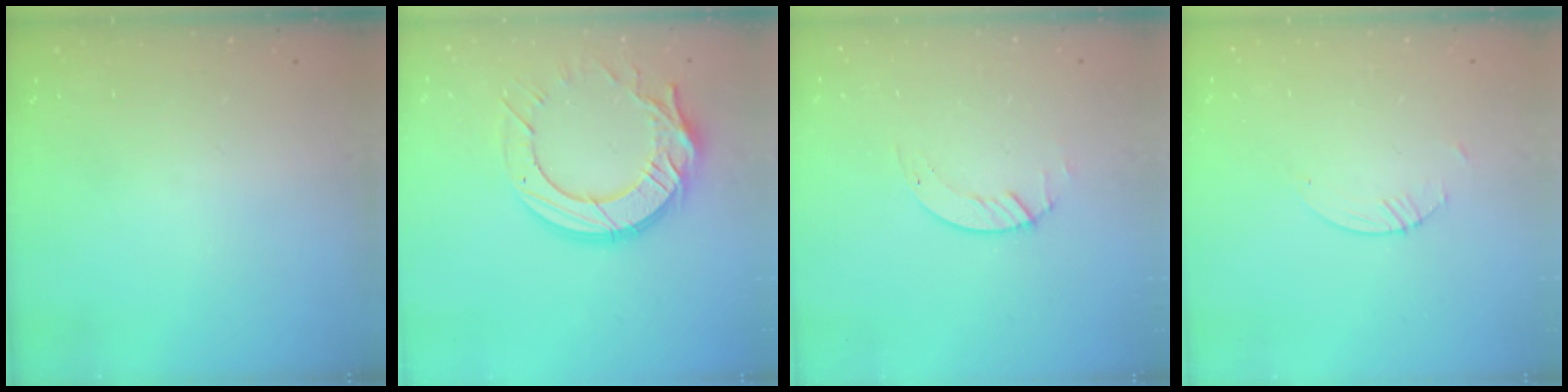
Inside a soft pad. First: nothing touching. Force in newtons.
{"total": 17.4, "press": 17.3, "slide": 1.7}
{"total": 1.2, "press": 1.1, "slide": 0.2}
{"total": 0.8, "press": 0.8, "slide": 0.2}